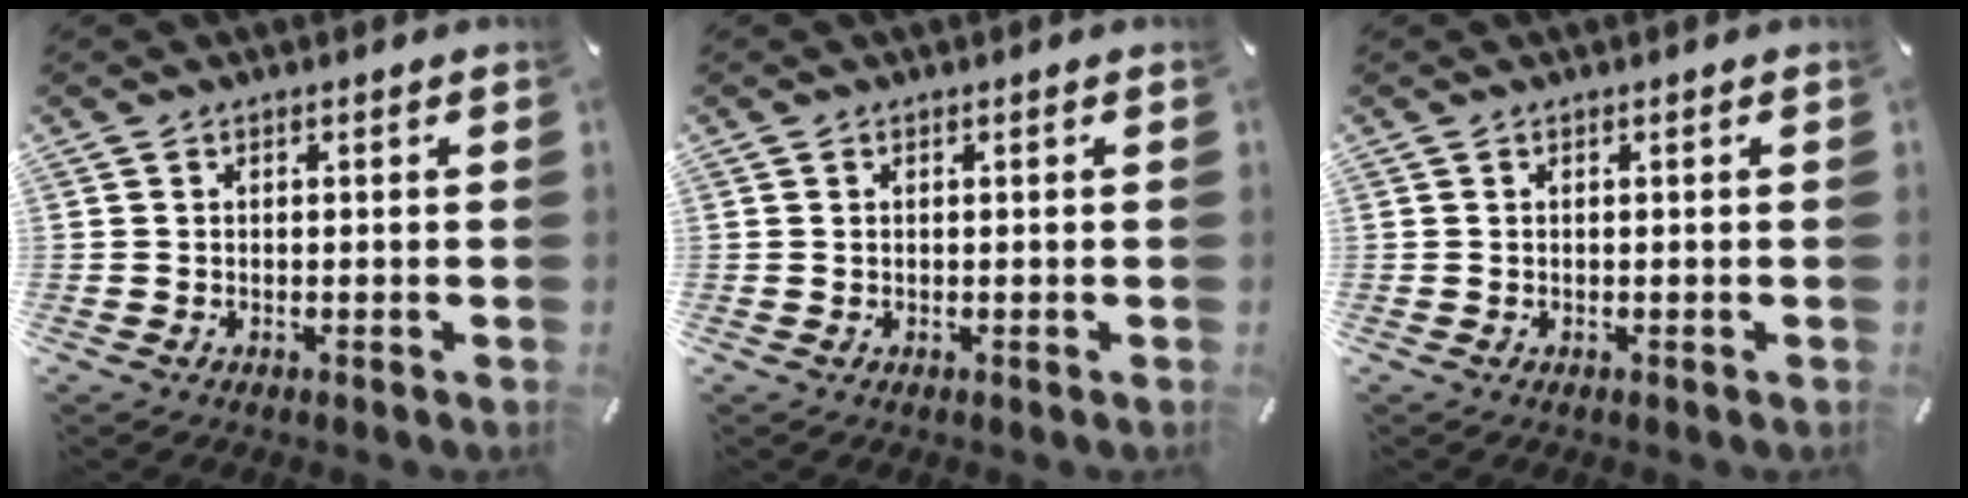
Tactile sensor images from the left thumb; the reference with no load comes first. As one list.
[{"total": 0.0}, {"total": 0.0}]